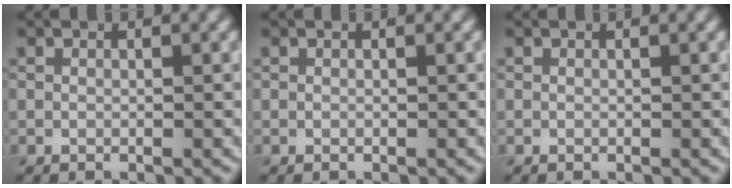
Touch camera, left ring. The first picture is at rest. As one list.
[{"total": 0.0}, {"total": 0.0}]